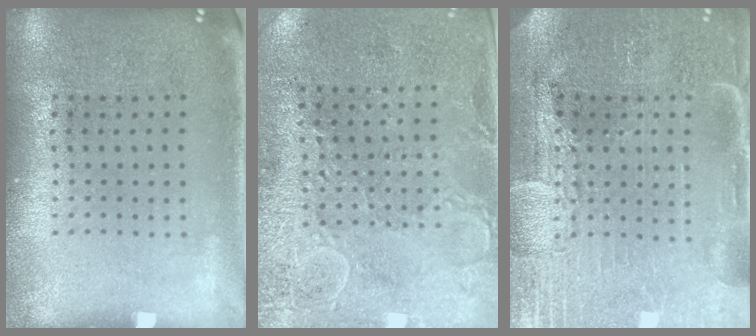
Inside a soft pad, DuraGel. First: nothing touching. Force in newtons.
{"total": 2.8, "press": 2.7, "slide": 0.8}
{"total": 4.0, "press": 3.8, "slide": 1.4}